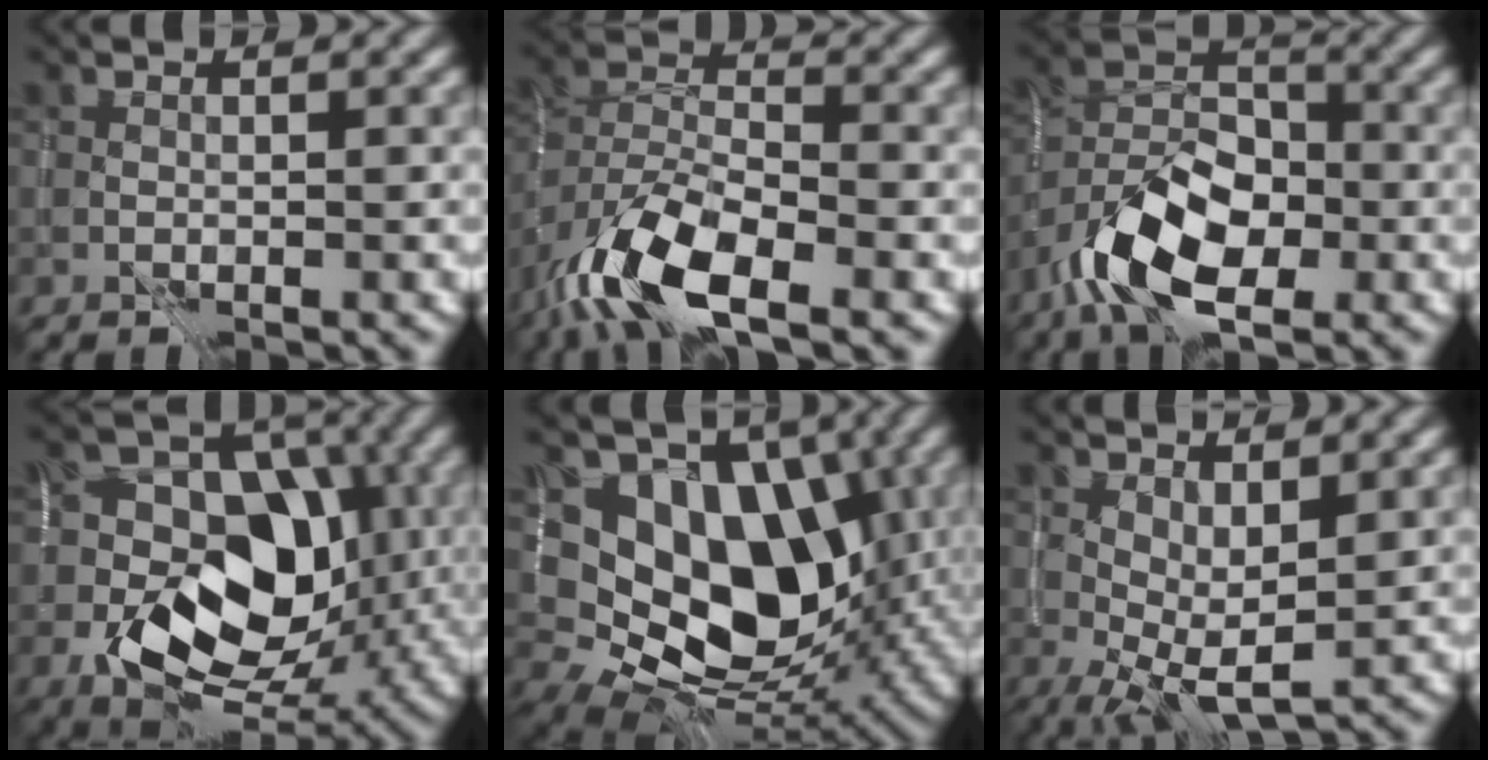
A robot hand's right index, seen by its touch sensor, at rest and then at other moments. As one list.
[{"total": 9.3, "force": [-5.4, 3.4, 6.7], "torque": [-0.127, -0.003, -0.108]}, {"total": 8.5, "force": [-4.1, 4.3, 6.0], "torque": [-0.109, 0.007, -0.082]}, {"total": 10.6, "force": [-1.7, 7.4, 7.3], "torque": [-0.110, -0.002, -0.034]}, {"total": 12.1, "force": [2.3, 8.3, 8.6], "torque": [-0.125, -0.018, 0.039]}, {"total": 4.1, "force": [0.5, 1.6, 3.7], "torque": [-0.074, -0.003, 0.014]}]